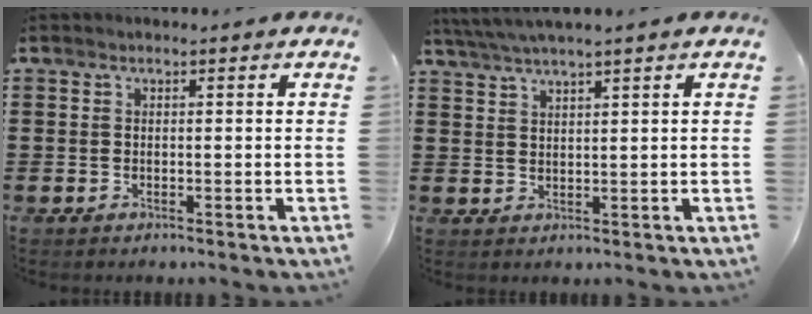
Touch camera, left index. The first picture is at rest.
{"total": 3.1, "force": [2.7, -0.5, 1.5], "torque": [-0.034, -0.004, 0.049]}